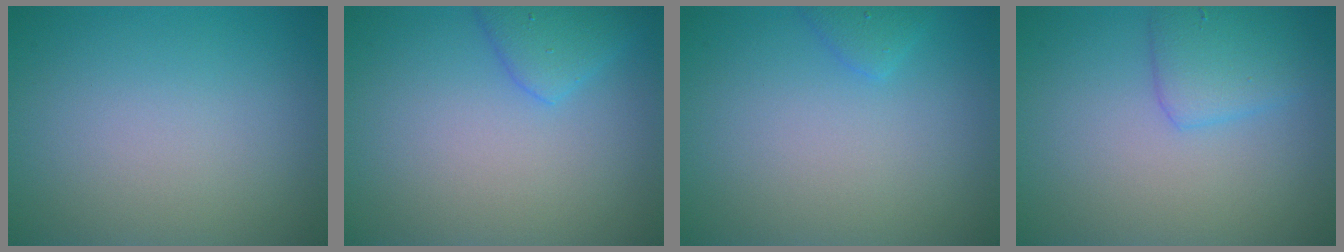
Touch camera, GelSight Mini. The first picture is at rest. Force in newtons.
{"total": 2.5, "press": 2.4, "slide": 0.3}
{"total": 1.2, "press": 1.2, "slide": 0.1}
{"total": 2.8, "press": 2.8, "slide": 0.1}